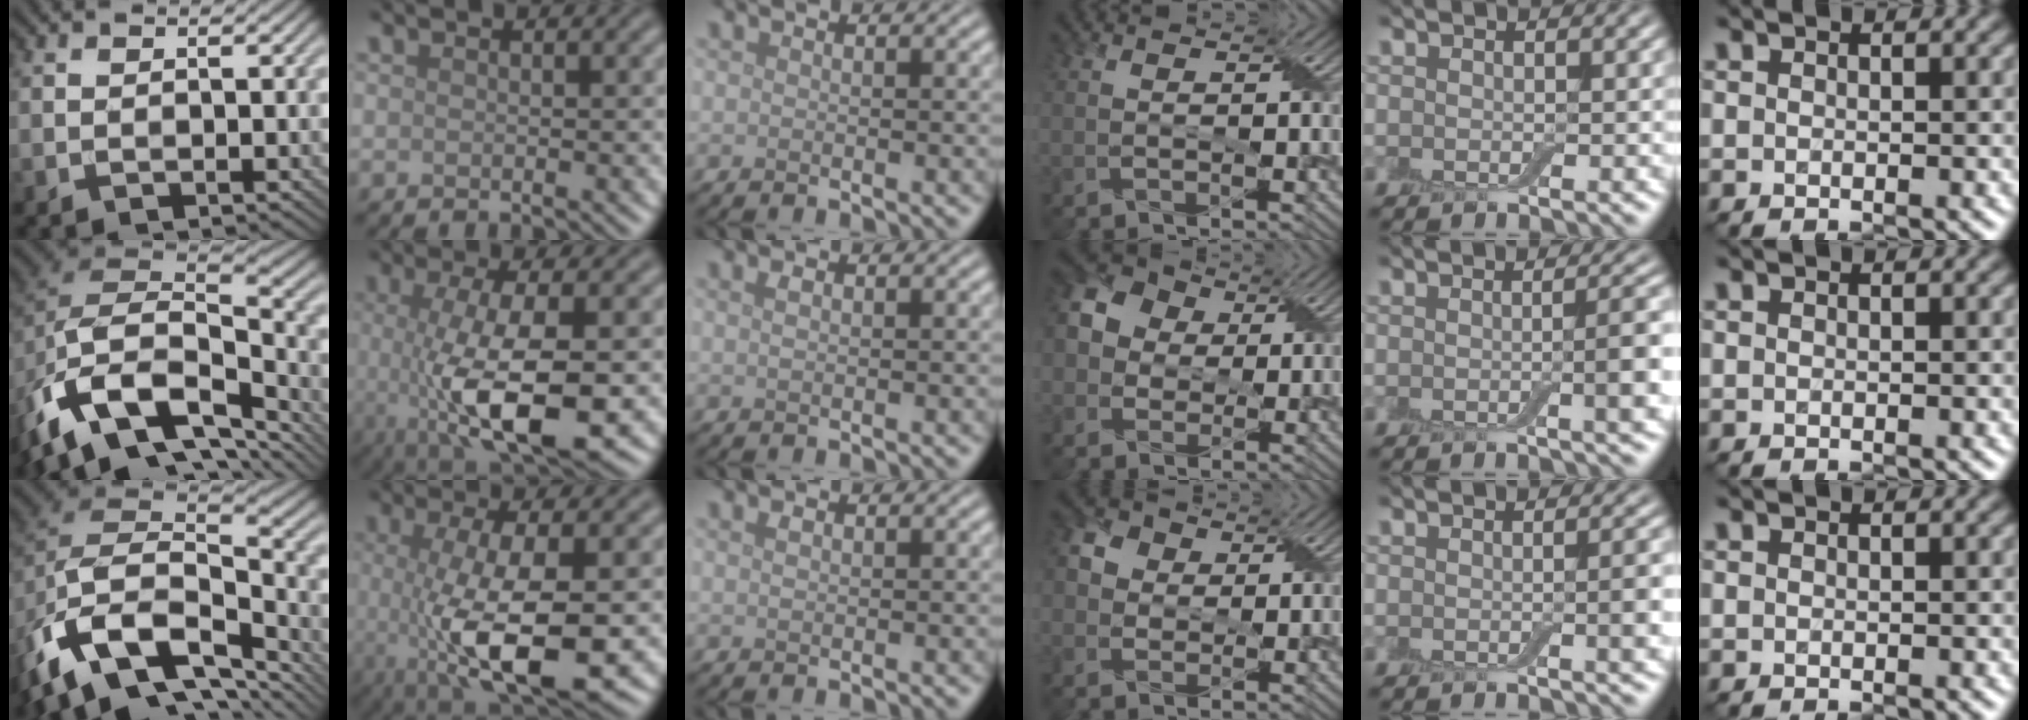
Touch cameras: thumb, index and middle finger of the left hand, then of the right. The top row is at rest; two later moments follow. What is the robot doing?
{"motion": "wrap", "object": "adhesive wrap"}